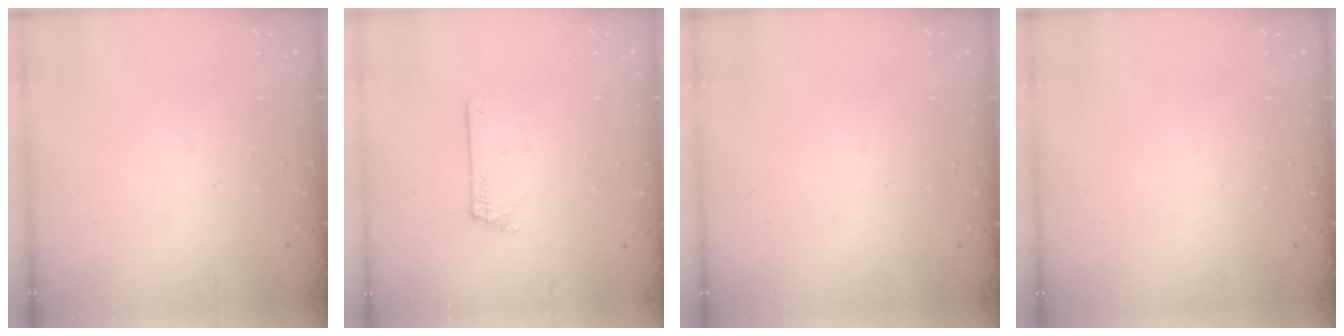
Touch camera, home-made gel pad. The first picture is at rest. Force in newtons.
{"total": 1.5, "press": 1.5, "slide": 0.1}
{"total": 0.0}
{"total": 0.0}